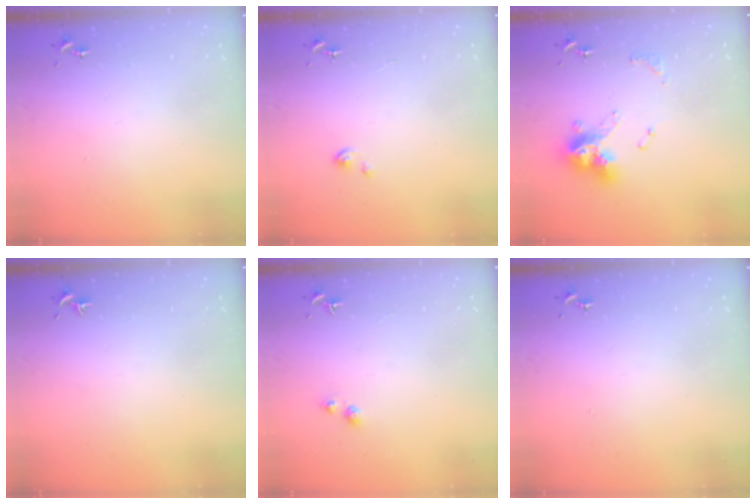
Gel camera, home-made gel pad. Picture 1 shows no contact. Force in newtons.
{"total": 1.4, "press": 1.4, "slide": 0.1}
{"total": 14.5, "press": 14.4, "slide": 1.6}
{"total": 0.0}
{"total": 3.3, "press": 3.2, "slide": 0.6}
{"total": 0.0}